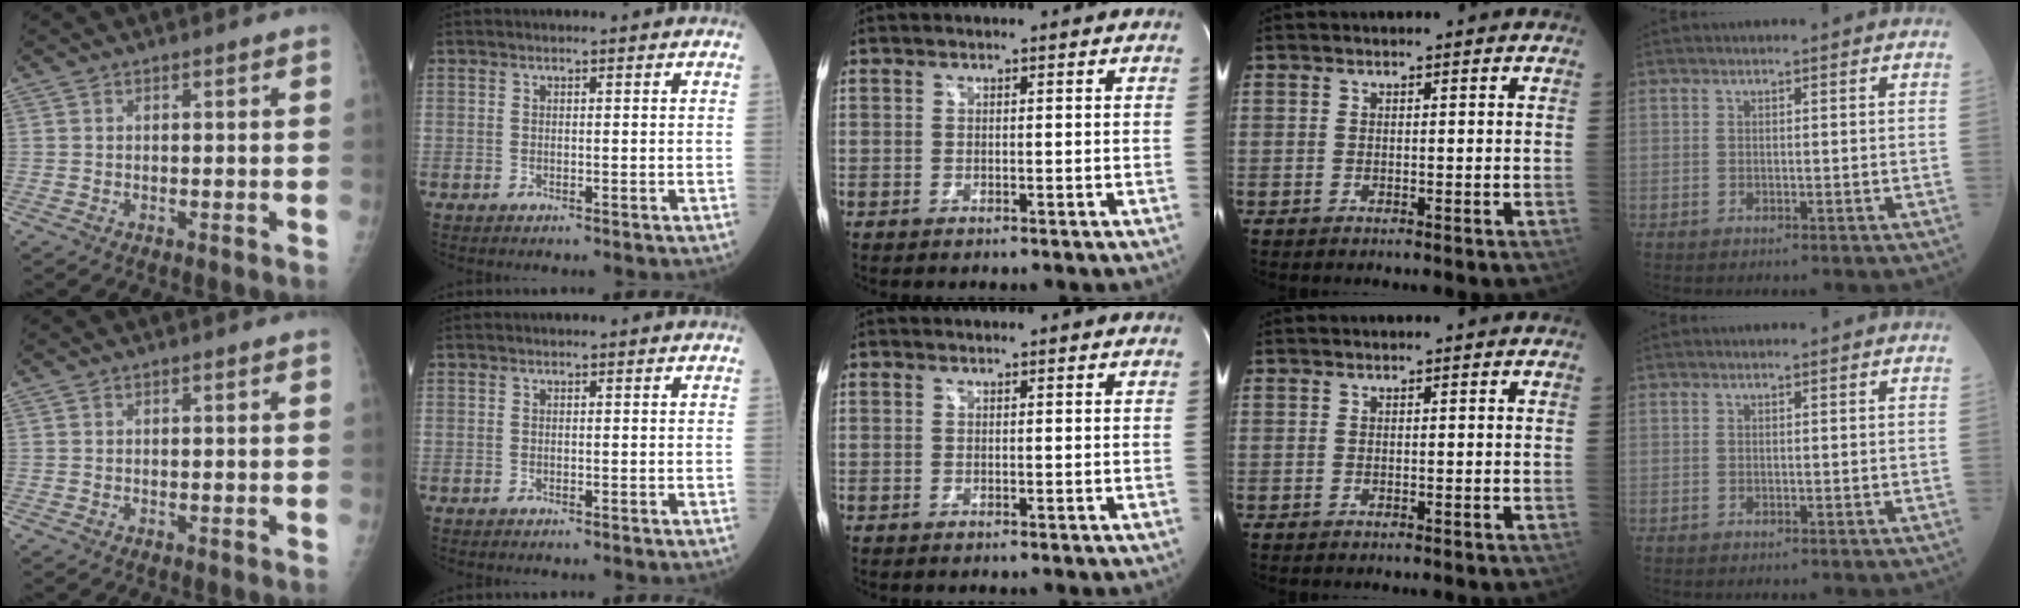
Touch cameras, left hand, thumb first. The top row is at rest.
{}